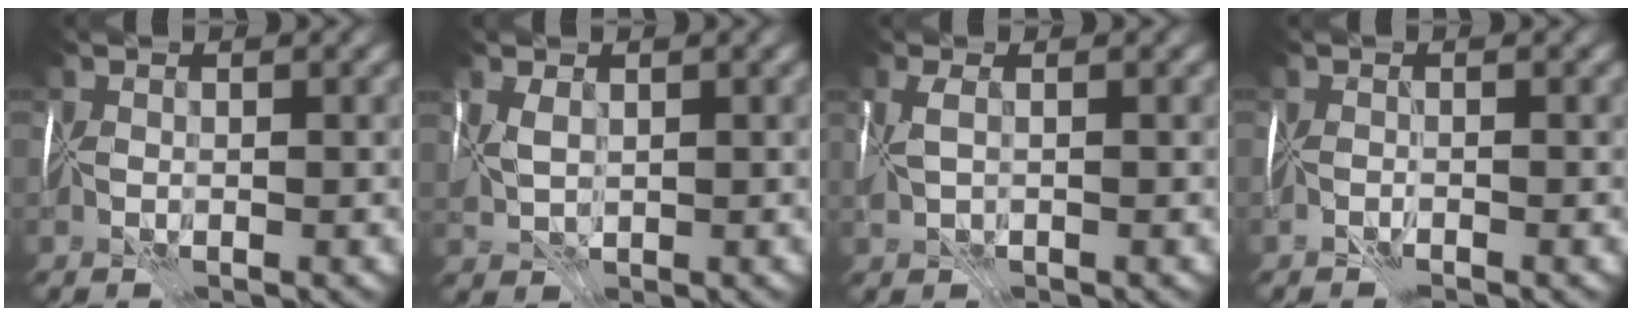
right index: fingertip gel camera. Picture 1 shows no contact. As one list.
[{"total": 2.0, "force": [0.6, 0.8, 1.8], "torque": [-0.032, -0.002, 0.015]}, {"total": 1.8, "force": [0.2, 0.2, 1.8], "torque": [-0.043, -0.002, 0.011]}, {"total": 2.0, "force": [-1.1, -1.4, -0.9], "torque": [0.022, -0.007, -0.022]}]